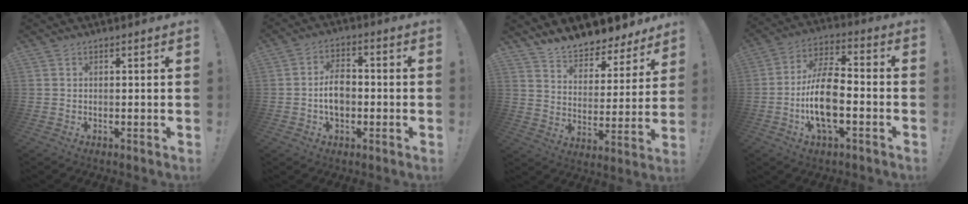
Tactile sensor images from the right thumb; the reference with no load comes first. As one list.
[{"total": 7.5, "force": [-1.3, 5.2, 5.3], "torque": [-0.081, 0.009, -0.027]}, {"total": 9.6, "force": [9.1, 2.7, 1.5], "torque": [-0.041, -0.082, 0.167]}, {"total": 15.2, "force": [-3.8, 7.1, 12.9], "torque": [-0.252, 0.010, -0.068]}]